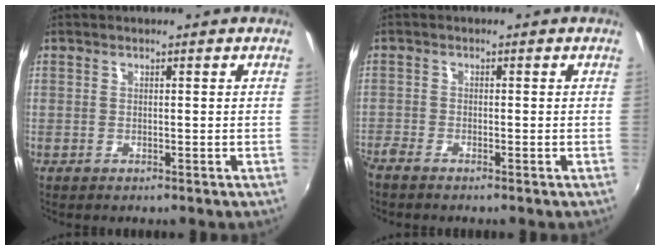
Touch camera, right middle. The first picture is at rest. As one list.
[{"total": 2.2, "force": [-2.1, 0.4, 0.8], "torque": [-0.025, -0.010, -0.043]}]